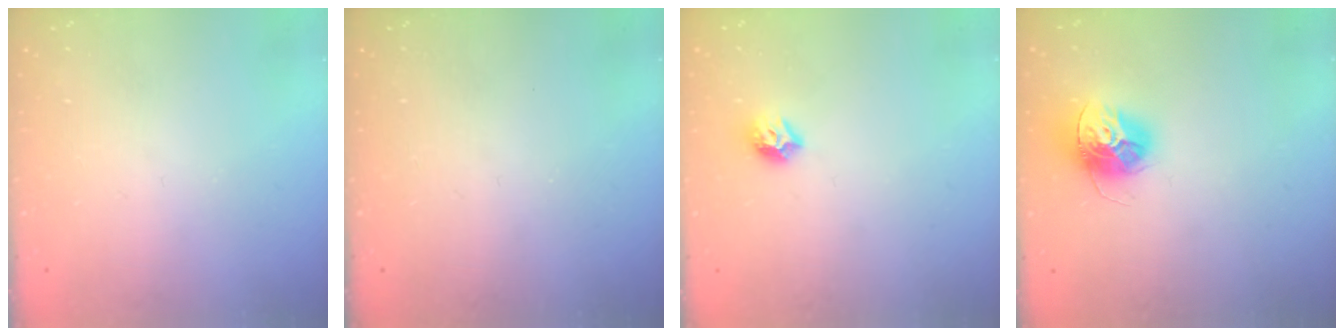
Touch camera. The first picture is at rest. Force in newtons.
{"total": 0.0}
{"total": 7.6, "press": 7.6, "slide": 0.7}
{"total": 13.1, "press": 13.1, "slide": 0.7}